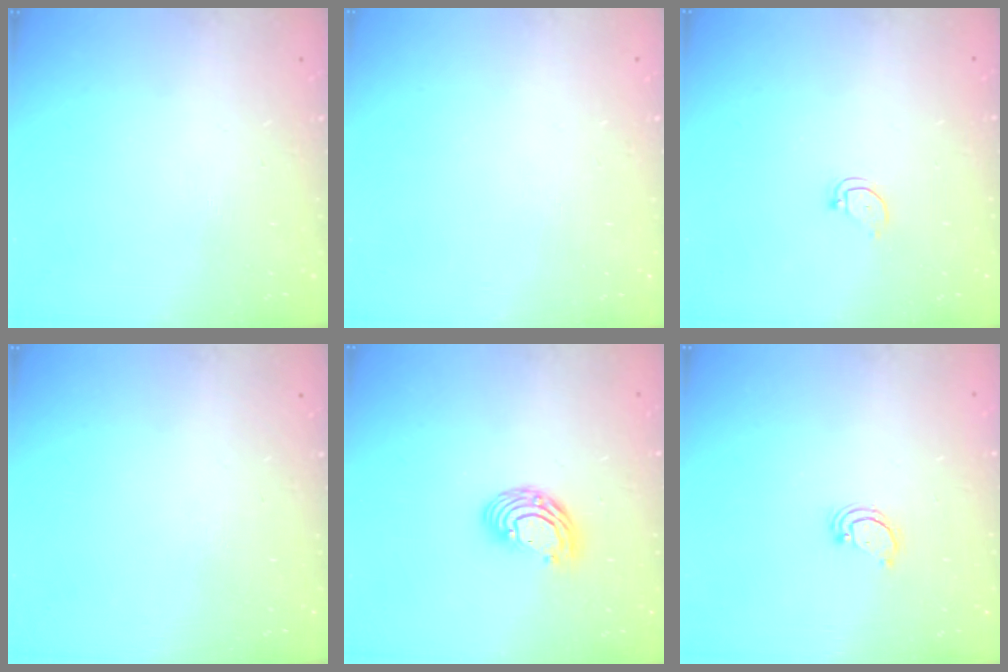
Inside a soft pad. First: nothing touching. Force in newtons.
{"total": 0.0}
{"total": 2.4, "press": 2.4, "slide": 0.2}
{"total": 0.0}
{"total": 8.4, "press": 8.3, "slide": 1.5}
{"total": 2.2, "press": 2.2, "slide": 0.2}